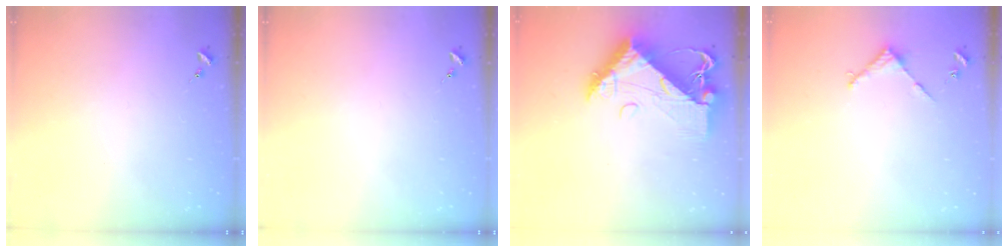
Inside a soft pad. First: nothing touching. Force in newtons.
{"total": 0.0}
{"total": 13.2, "press": 13.2, "slide": 1.4}
{"total": 2.9, "press": 2.8, "slide": 0.2}